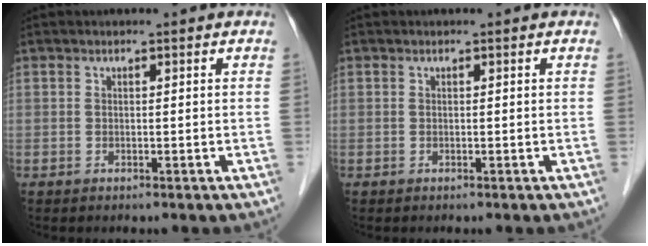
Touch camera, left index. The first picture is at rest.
{"total": 0.0}